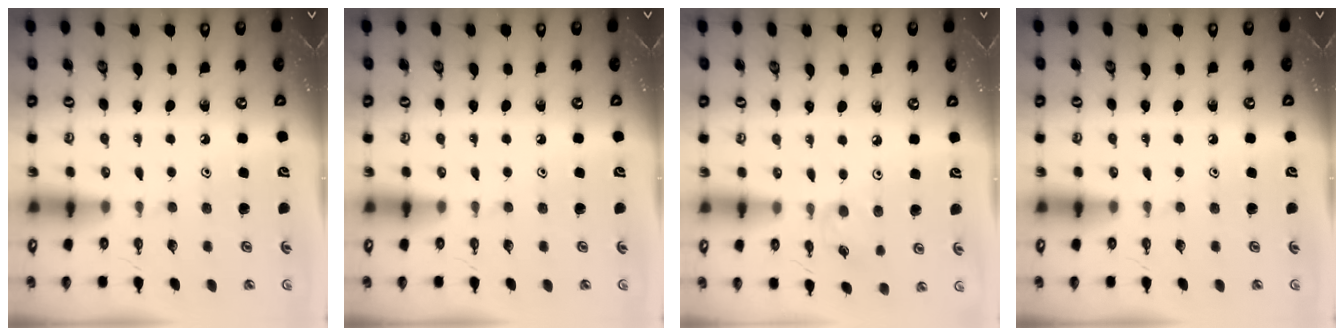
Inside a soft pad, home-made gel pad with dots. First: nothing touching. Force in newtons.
{"total": 0.0}
{"total": 6.5, "press": 6.4, "slide": 0.6}
{"total": 0.0}